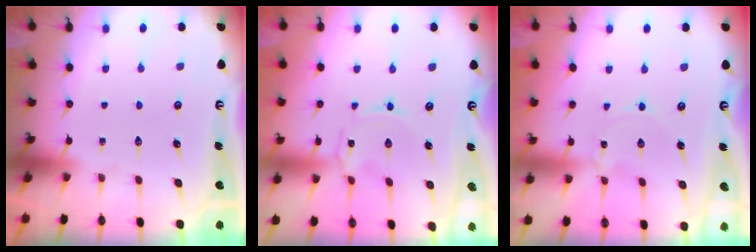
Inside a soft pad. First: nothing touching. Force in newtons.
{"total": 0.9, "press": 0.8, "slide": 0.3}
{"total": 0.0}